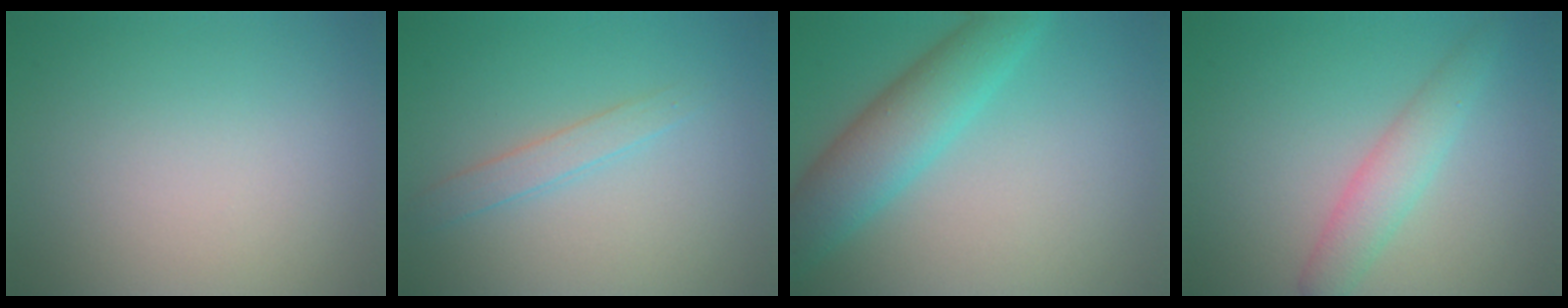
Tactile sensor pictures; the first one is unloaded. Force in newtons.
{"total": 1.7, "press": 1.7, "slide": 0.1}
{"total": 5.6, "press": 5.6, "slide": 0.2}
{"total": 2.9, "press": 2.9, "slide": 0.1}